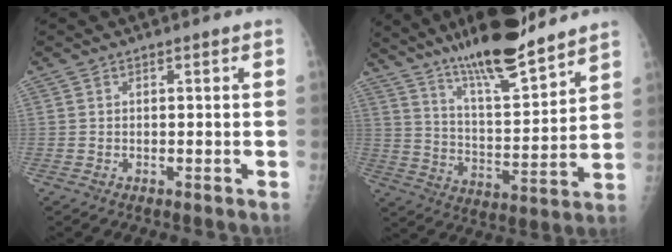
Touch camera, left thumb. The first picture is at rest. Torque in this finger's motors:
{"motor_torque": [0.41, 0.33, 1.16, -1.00, 0.12]}